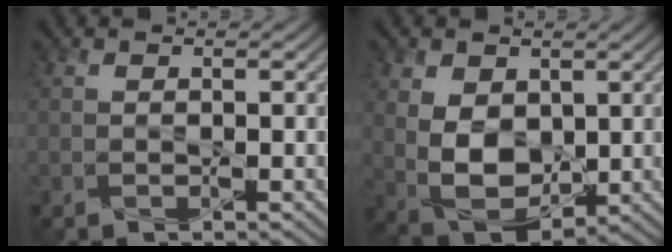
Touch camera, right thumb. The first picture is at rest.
{"total": 8.0, "force": [1.4, 5.6, 5.6], "torque": [-0.136, -0.009, 0.030]}